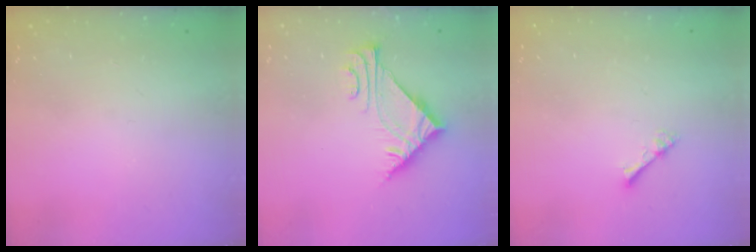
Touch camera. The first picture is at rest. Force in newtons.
{"total": 7.1, "press": 7.1, "slide": 0.4}
{"total": 2.4, "press": 2.4, "slide": 0.2}